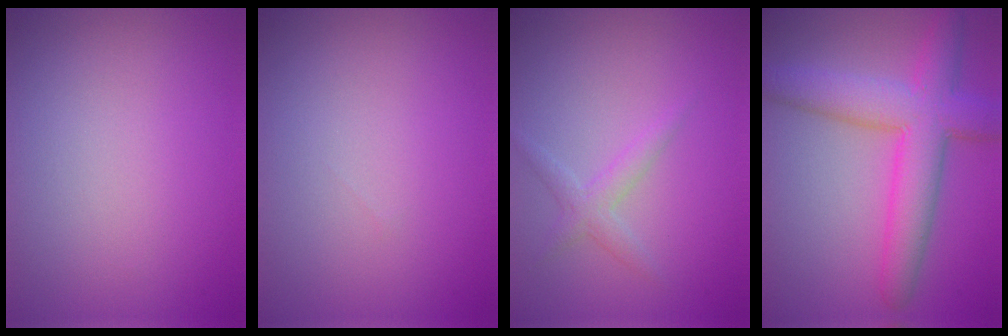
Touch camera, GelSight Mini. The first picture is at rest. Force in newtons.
{"total": 0.0}
{"total": 1.7, "press": 1.7, "slide": 0.1}
{"total": 7.2, "press": 7.2, "slide": 0.2}